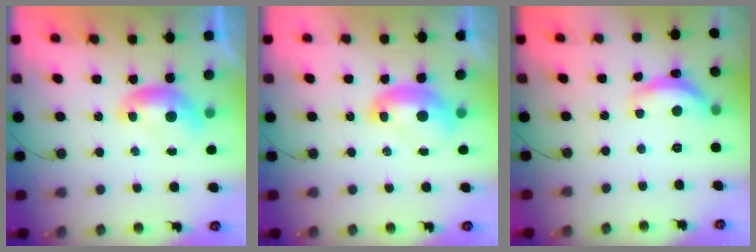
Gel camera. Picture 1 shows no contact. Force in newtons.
{"total": 2.5, "press": 2.5, "slide": 0.3}
{"total": 6.7, "press": 6.7, "slide": 0.6}